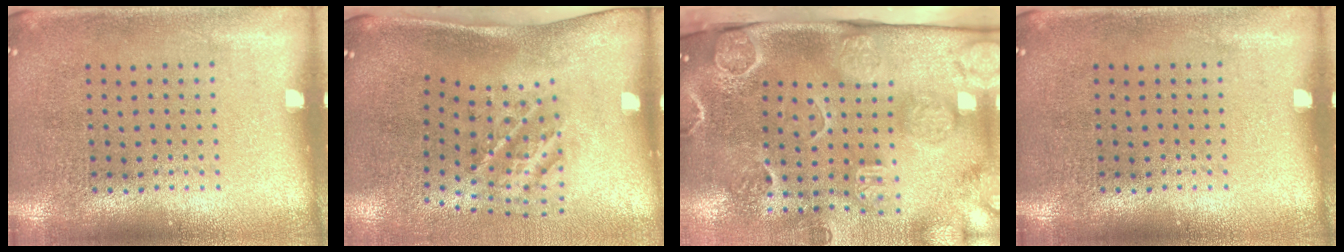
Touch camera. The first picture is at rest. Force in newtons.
{"total": 2.2, "press": 1.2, "slide": 1.8}
{"total": 4.6, "press": 3.3, "slide": 3.2}
{"total": 0.0}